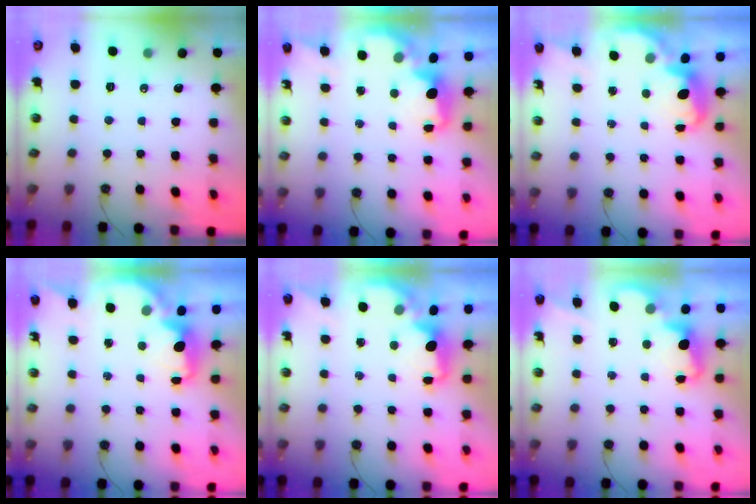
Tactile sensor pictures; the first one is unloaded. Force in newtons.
{"total": 2.7, "press": 2.7, "slide": 0.5}
{"total": 2.8, "press": 2.7, "slide": 0.6}
{"total": 2.2, "press": 2.2, "slide": 0.4}
{"total": 2.1, "press": 1.9, "slide": 0.8}
{"total": 2.4, "press": 2.4, "slide": 0.6}